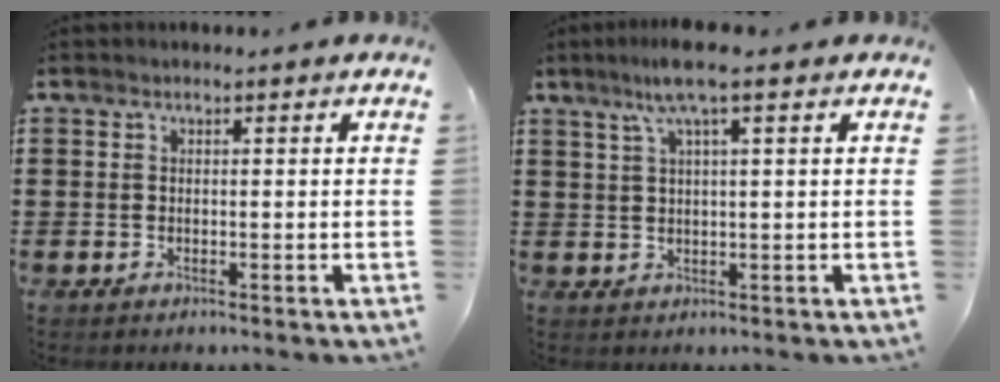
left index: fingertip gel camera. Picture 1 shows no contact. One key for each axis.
{"total": 5.5, "fx": 2.9, "fy": 0.0, "fz": 4.7, "tx": -0.098, "ty": 0.005, "tz": 0.049}